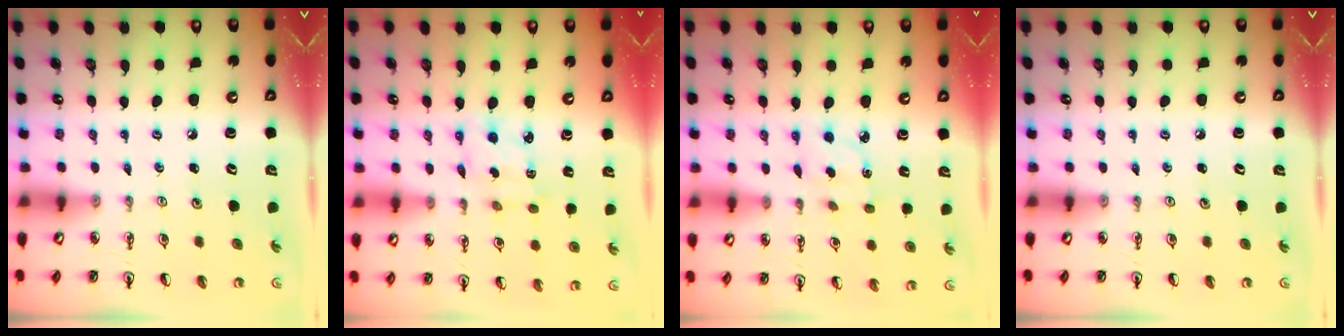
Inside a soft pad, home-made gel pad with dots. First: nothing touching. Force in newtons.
{"total": 2.1, "press": 2.0, "slide": 0.4}
{"total": 2.9, "press": 2.8, "slide": 0.8}
{"total": 0.0}